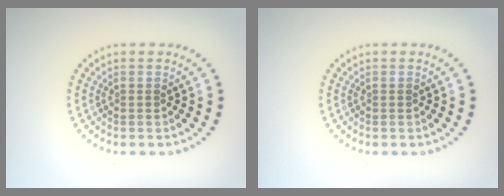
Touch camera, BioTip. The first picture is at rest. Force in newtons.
{"total": 0.0}